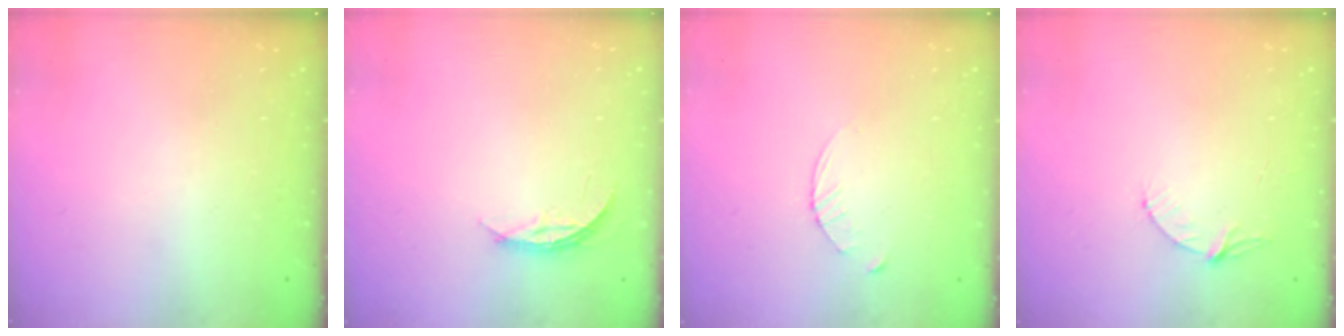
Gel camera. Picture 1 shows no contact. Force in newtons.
{"total": 3.8, "press": 3.8, "slide": 0.3}
{"total": 2.9, "press": 2.9, "slide": 0.4}
{"total": 4.0, "press": 4.0, "slide": 0.4}